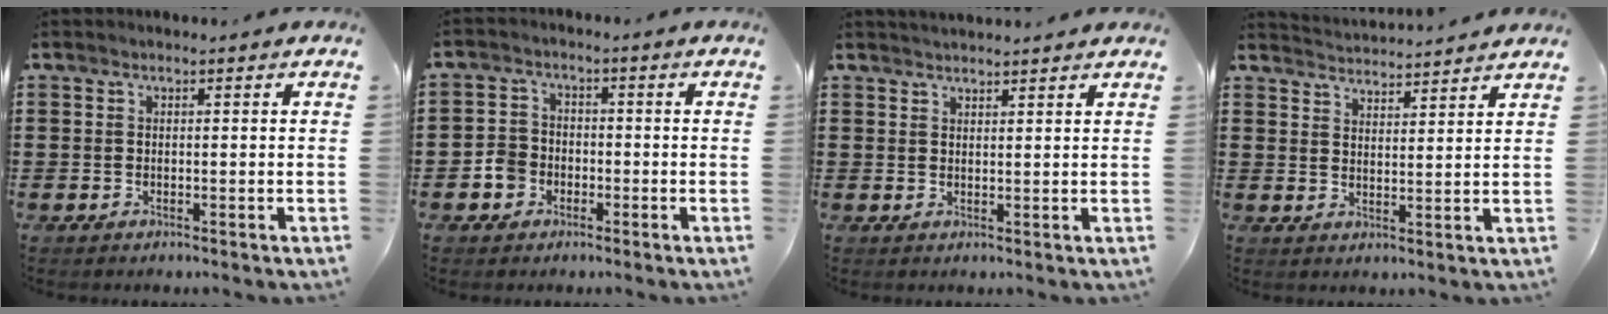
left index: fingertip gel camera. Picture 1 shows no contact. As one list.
[{"total": 3.7, "force": [-1.8, 3.0, 1.2], "torque": [-0.035, 0.007, -0.038]}, {"total": 1.7, "force": [1.7, -0.1, 0.1], "torque": [-0.005, 0.001, 0.033]}, {"total": 3.4, "force": [3.3, -0.6, -0.4], "torque": [-0.003, -0.019, 0.058]}]